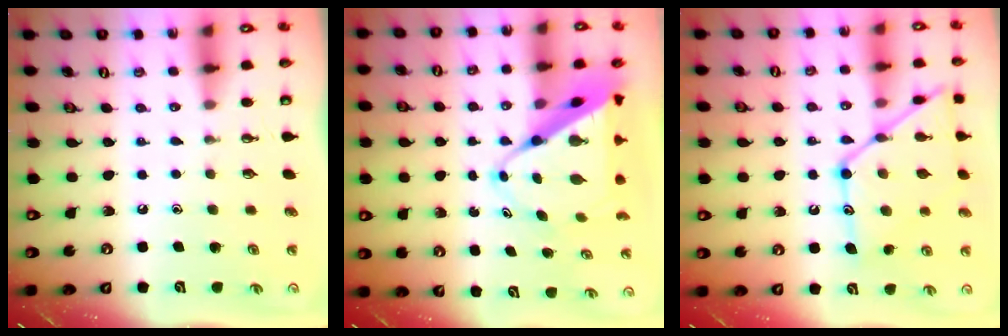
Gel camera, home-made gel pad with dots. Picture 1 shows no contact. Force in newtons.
{"total": 11.7, "press": 11.6, "slide": 0.9}
{"total": 18.3, "press": 18.3, "slide": 1.6}